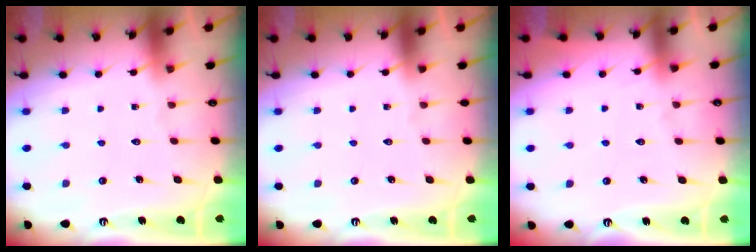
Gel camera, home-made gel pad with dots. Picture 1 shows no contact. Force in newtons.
{"total": 0.0}
{"total": 4.3, "press": 4.2, "slide": 0.6}